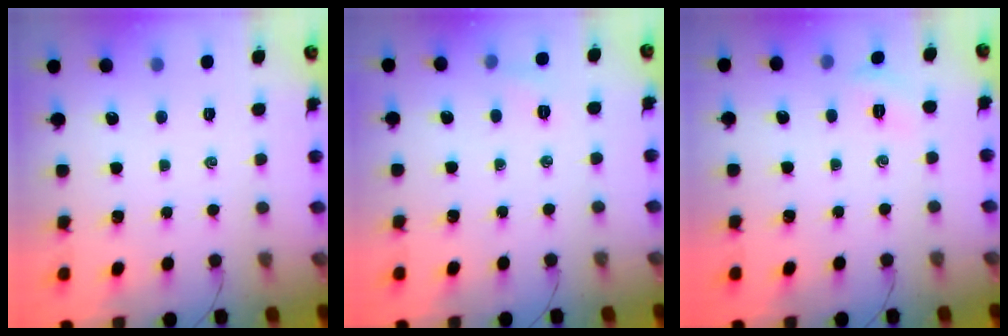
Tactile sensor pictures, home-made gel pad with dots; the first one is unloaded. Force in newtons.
{"total": 4.5, "press": 4.3, "slide": 1.3}
{"total": 3.2, "press": 3.1, "slide": 1.0}